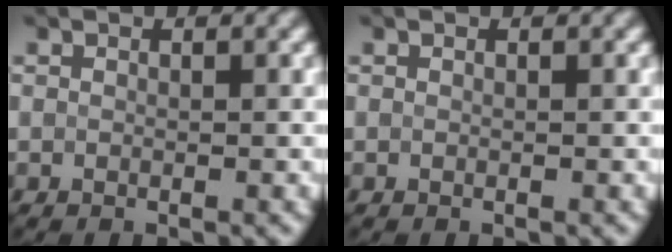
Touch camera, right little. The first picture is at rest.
{"total": 0.0}